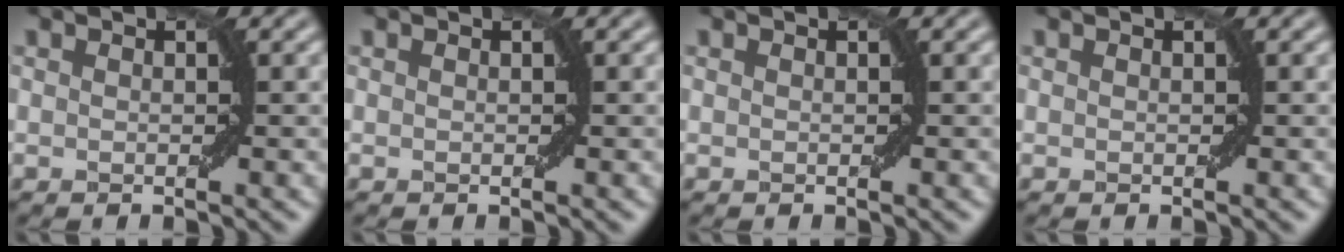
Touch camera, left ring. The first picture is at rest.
{"total": 0.0}
{"total": 0.0}
{"total": 0.0}